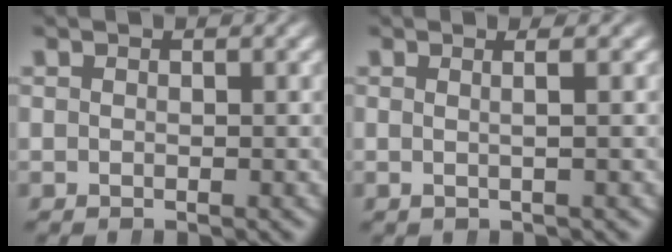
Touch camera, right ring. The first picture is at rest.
{"total": 1.5, "force": [0.2, -0.6, 1.4], "torque": [-0.022, 0.001, 0.004]}